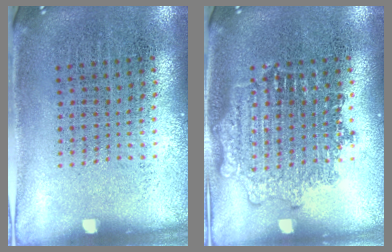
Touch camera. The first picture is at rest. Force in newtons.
{"total": 2.4, "press": 2.4, "slide": 0.3}